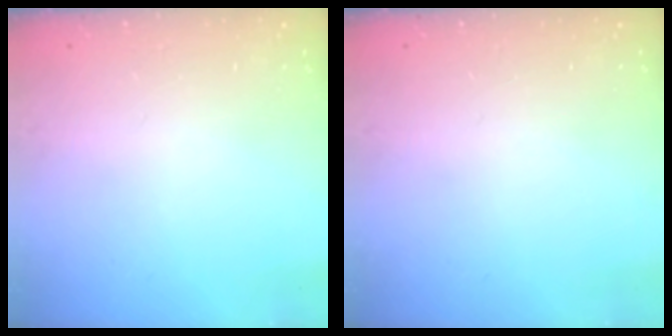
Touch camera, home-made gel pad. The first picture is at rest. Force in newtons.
{"total": 0.0}